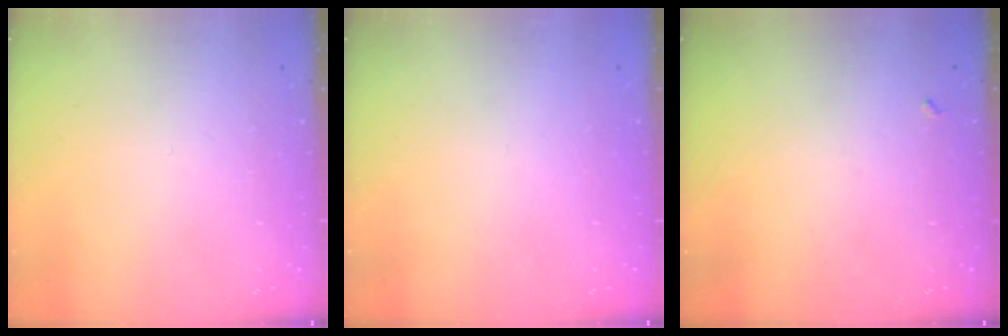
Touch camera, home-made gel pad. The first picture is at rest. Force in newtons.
{"total": 1.0, "press": 1.0, "slide": 0.2}
{"total": 3.6, "press": 3.5, "slide": 0.4}